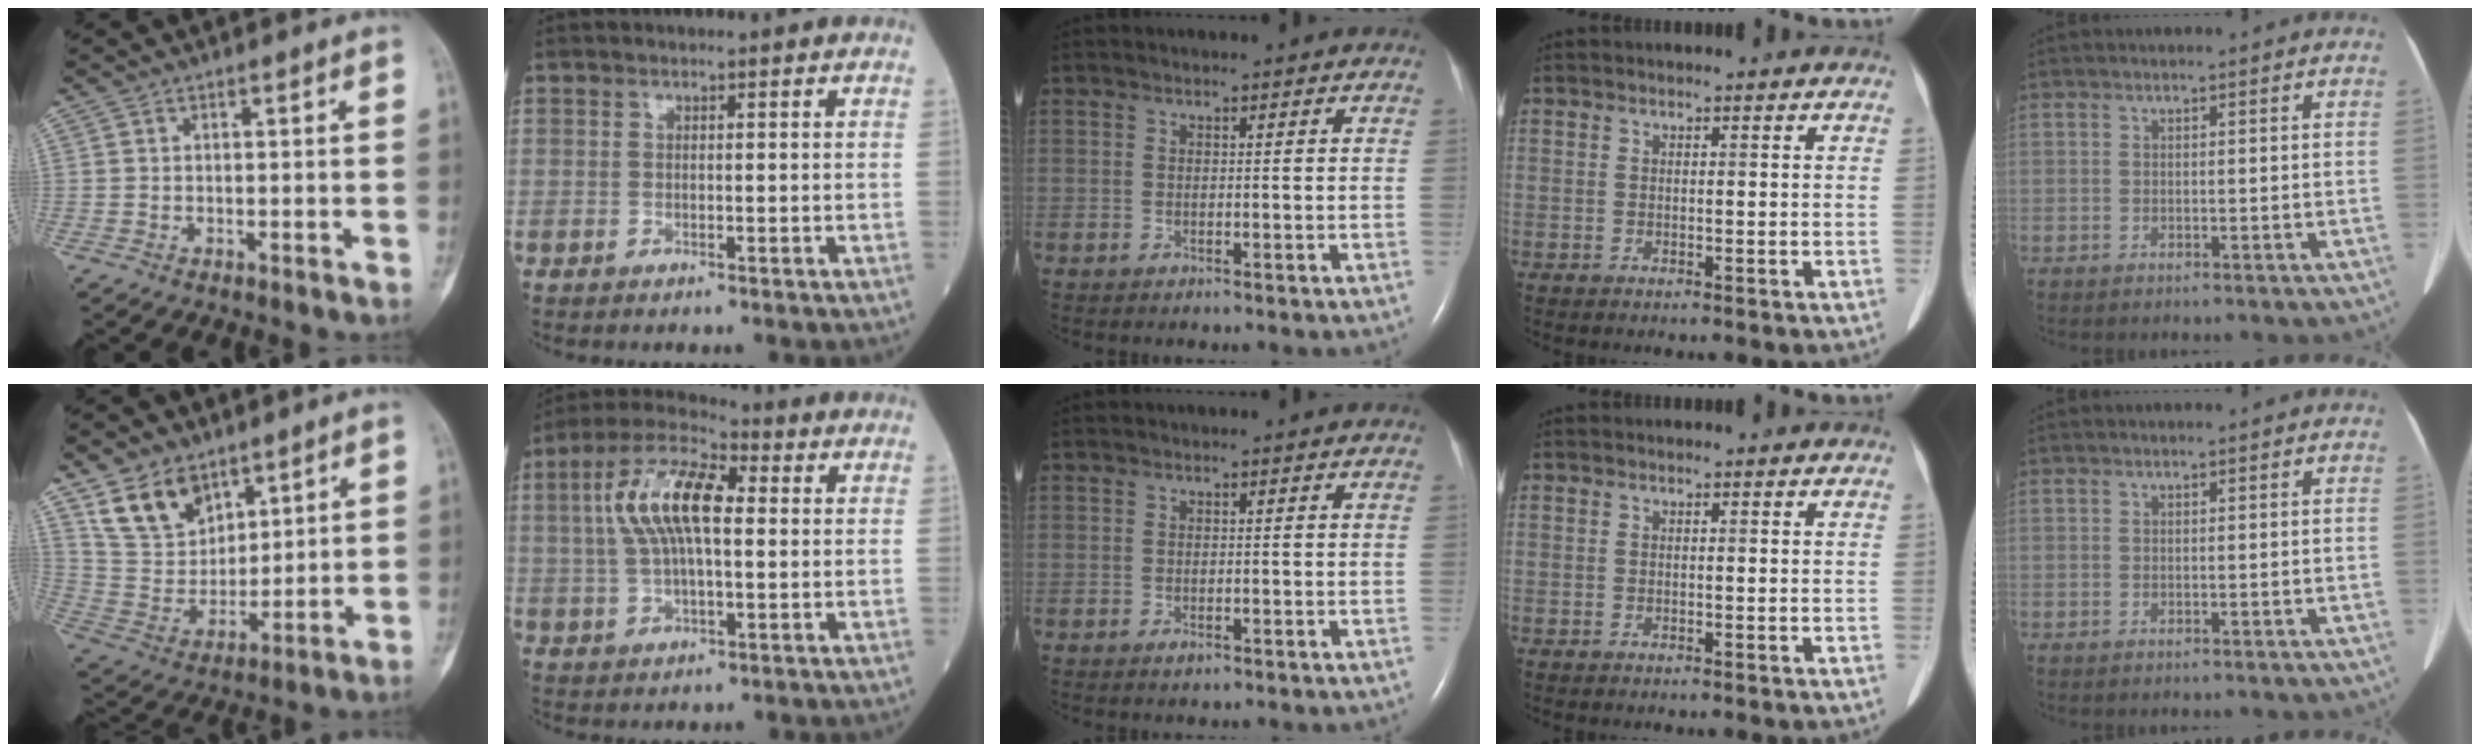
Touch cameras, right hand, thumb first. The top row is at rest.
{"thumb": {"total": 12.5, "force": [8.0, 8.0, 5.2], "torque": [-0.073, -0.040, 0.165]}, "index": {"total": 12.5, "force": [2.0, 4.5, 11.5], "torque": [-0.241, 0.028, 0.034]}, "middle": {"total": 0.8, "force": [-0.5, 0.3, 0.6], "torque": [-0.011, -0.001, -0.005]}}